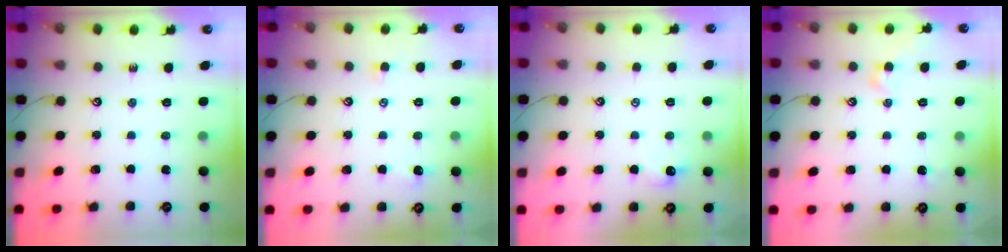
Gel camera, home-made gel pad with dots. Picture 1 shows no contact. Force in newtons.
{"total": 1.8, "press": 1.7, "slide": 0.5}
{"total": 1.3, "press": 1.1, "slide": 0.6}
{"total": 2.6, "press": 2.5, "slide": 0.8}